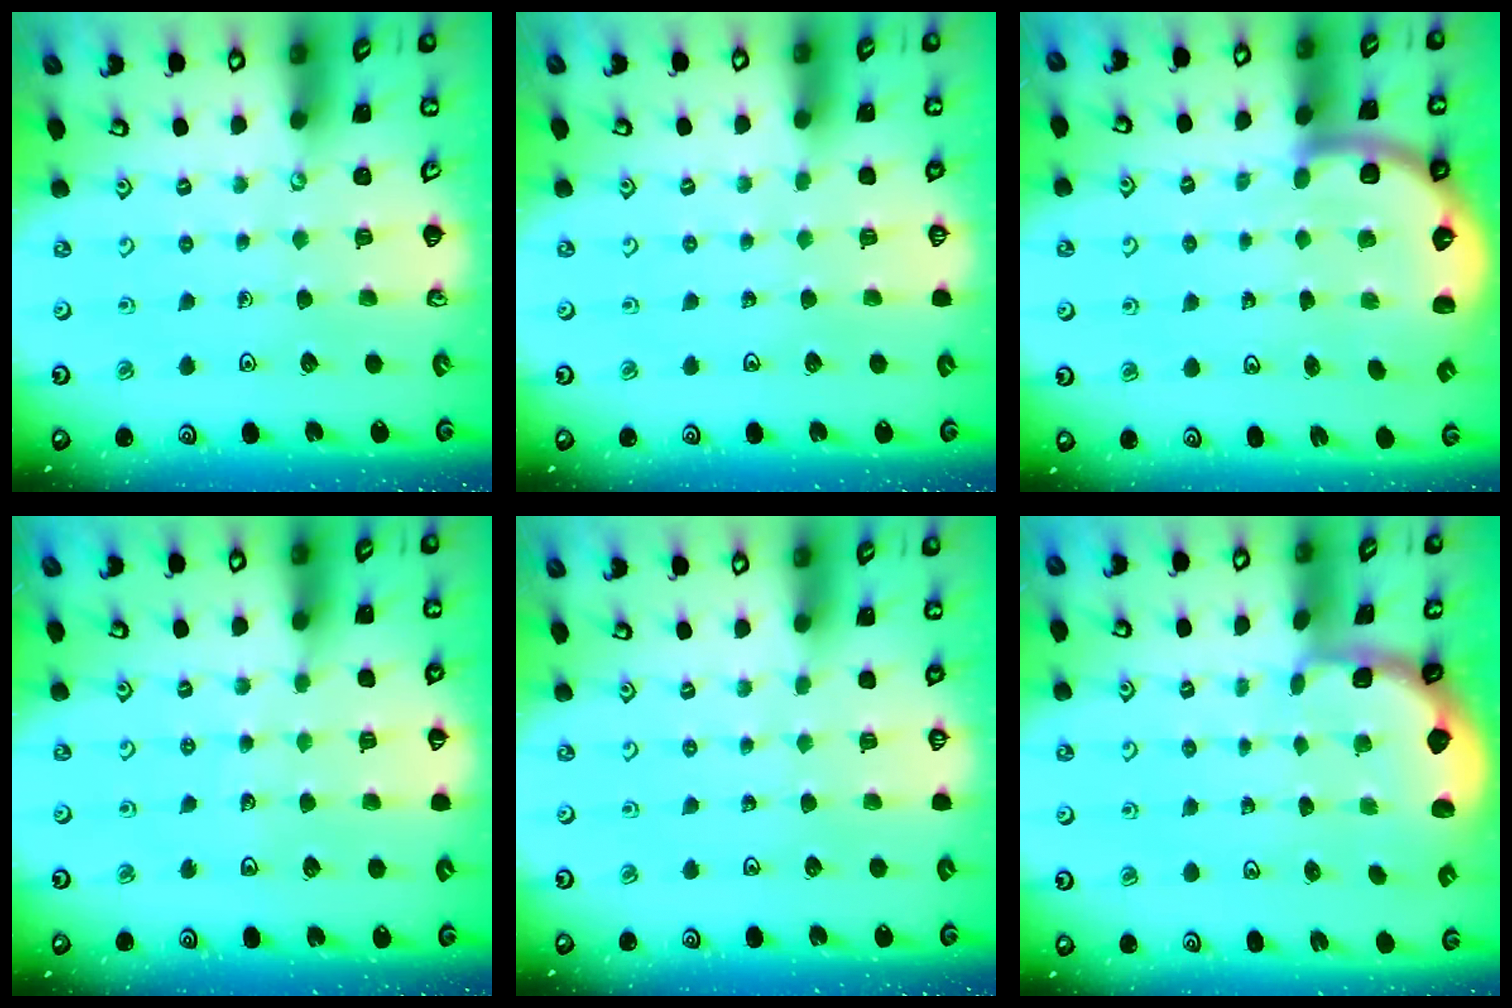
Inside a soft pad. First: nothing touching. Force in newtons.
{"total": 0.0}
{"total": 5.4, "press": 5.0, "slide": 2.0}
{"total": 3.7, "press": 3.2, "slide": 1.9}
{"total": 0.0}
{"total": 1.2, "press": 1.2, "slide": 0.2}